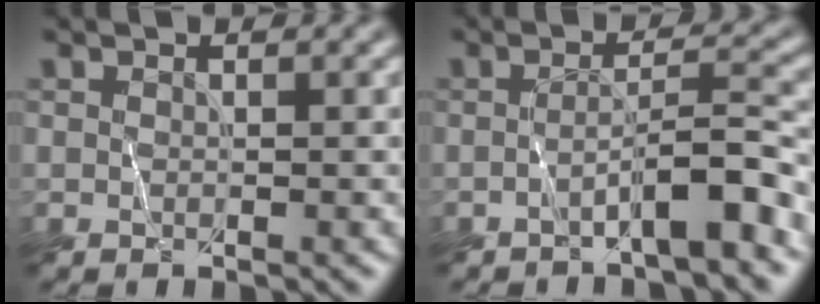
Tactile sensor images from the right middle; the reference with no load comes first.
{"total": 3.8, "force": [-2.0, 0.4, 3.2], "torque": [-0.052, 0.016, -0.040]}